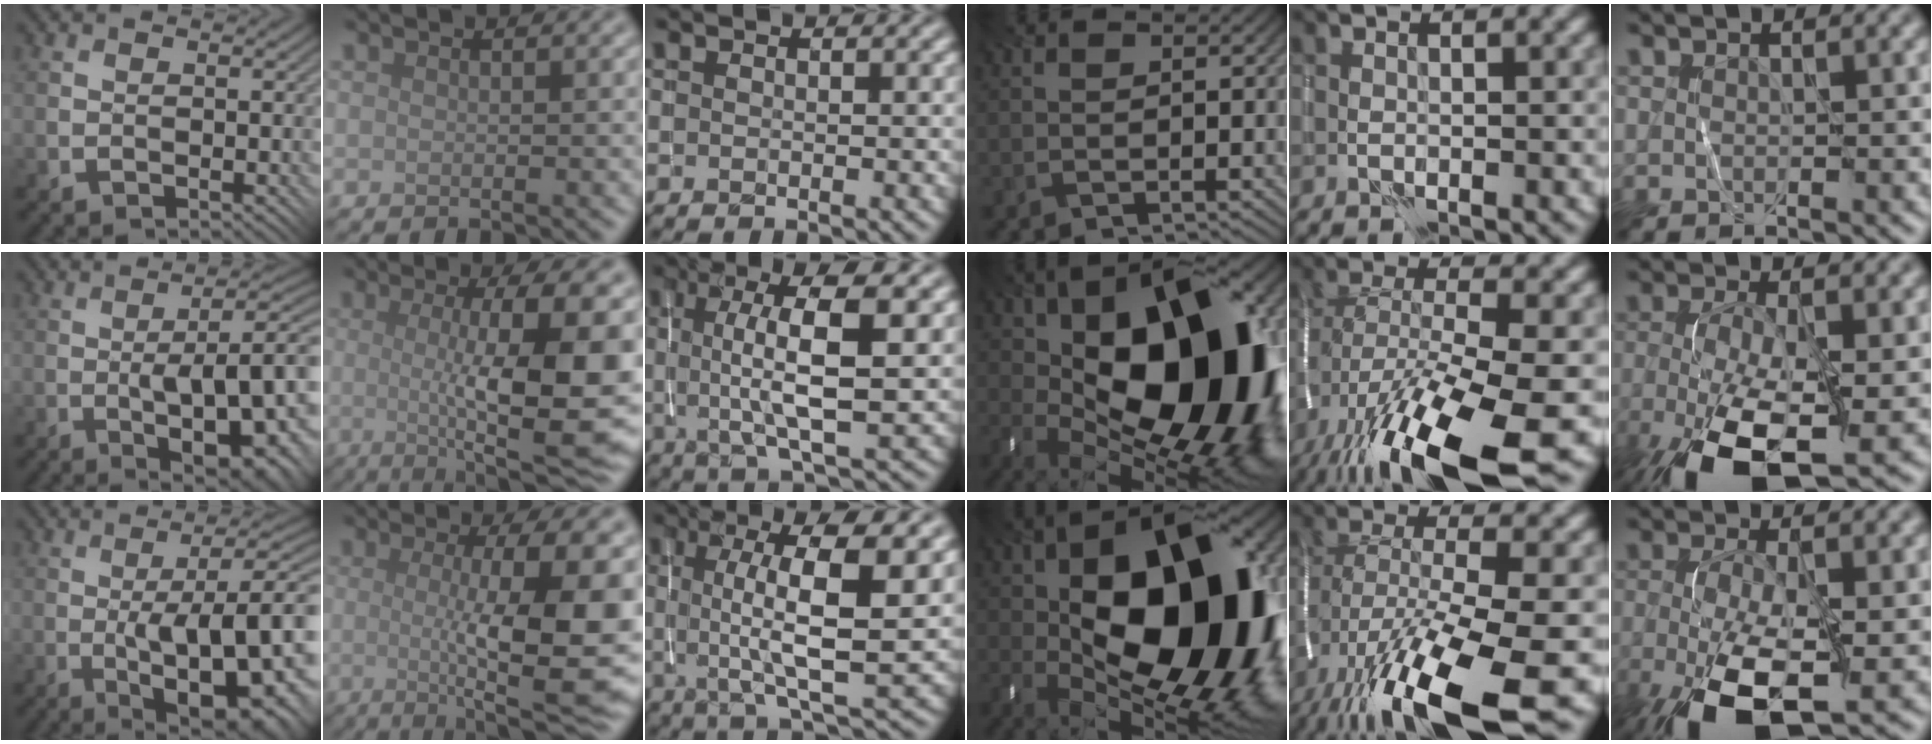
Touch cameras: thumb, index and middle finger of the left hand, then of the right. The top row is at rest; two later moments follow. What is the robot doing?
{"motion": "wrap", "object": "thread"}